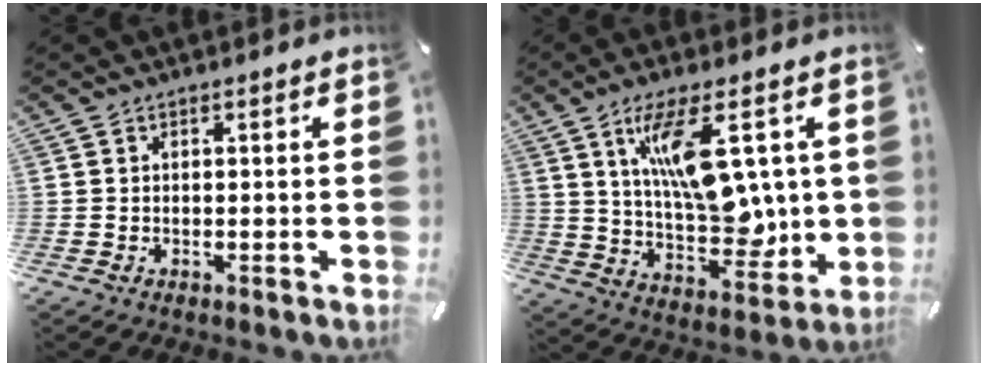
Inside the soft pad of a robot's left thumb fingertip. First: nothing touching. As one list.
[{"total": 16.5, "force": [6.3, 7.3, 13.4], "torque": [-0.240, -0.030, 0.102]}]